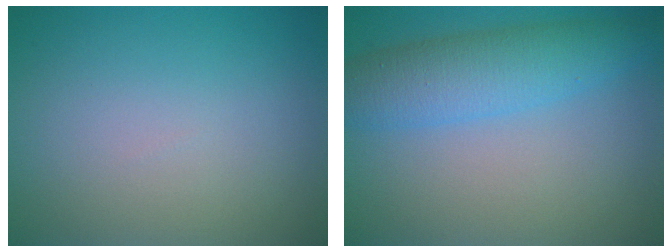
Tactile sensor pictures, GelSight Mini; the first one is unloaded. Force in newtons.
{"total": 5.1, "press": 5.1, "slide": 0.3}